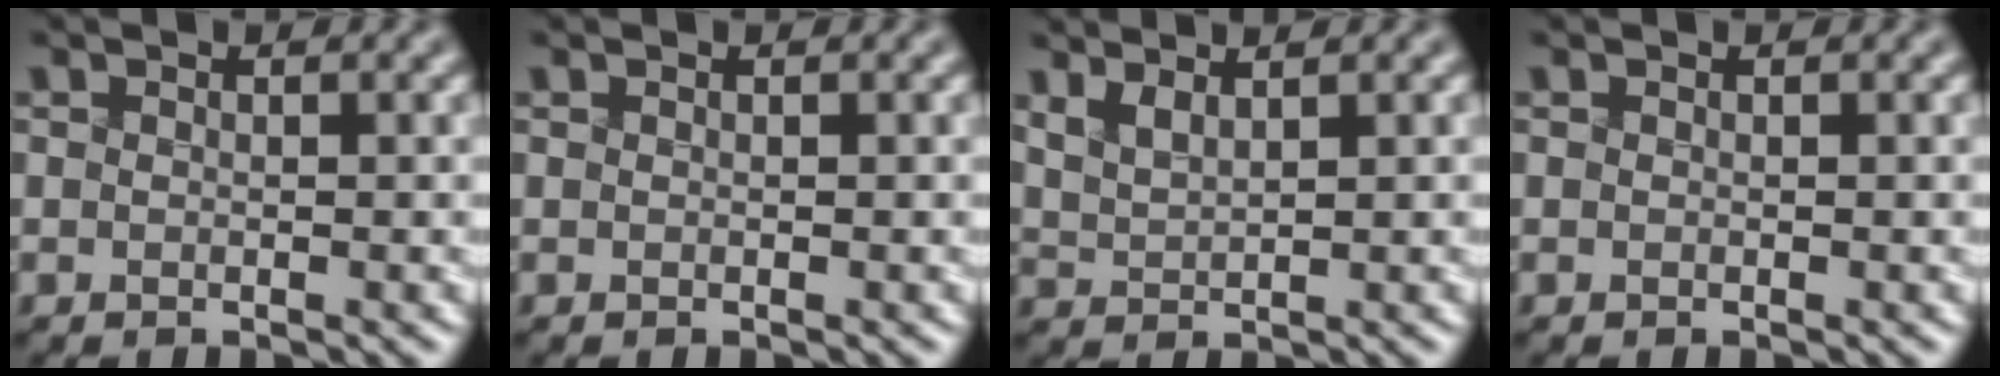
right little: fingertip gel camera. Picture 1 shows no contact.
{"total": 0.0}
{"total": 1.8, "force": [1.4, 0.3, 1.1], "torque": [-0.028, 0.005, 0.039]}
{"total": 0.0}